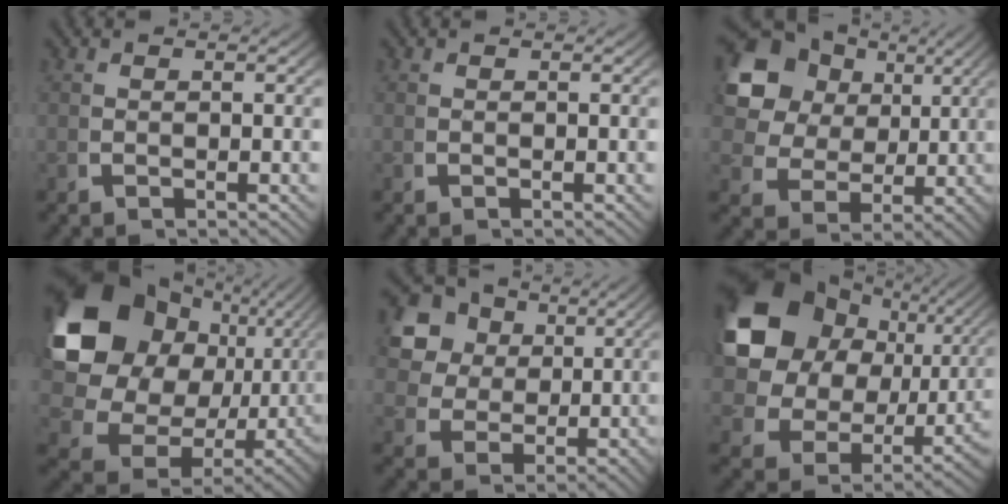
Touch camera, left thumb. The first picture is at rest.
{"total": 0.0}
{"total": 11.4, "force": [3.4, 8.8, 6.5], "torque": [-0.150, -0.017, 0.060]}
{"total": 19.8, "force": [1.2, 15.0, 12.9], "torque": [-0.290, -0.042, 0.040]}
{"total": 11.5, "force": [3.8, 9.4, 5.4], "torque": [-0.117, -0.005, 0.054]}
{"total": 15.3, "force": [1.9, 11.9, 9.4], "torque": [-0.220, -0.041, 0.050]}